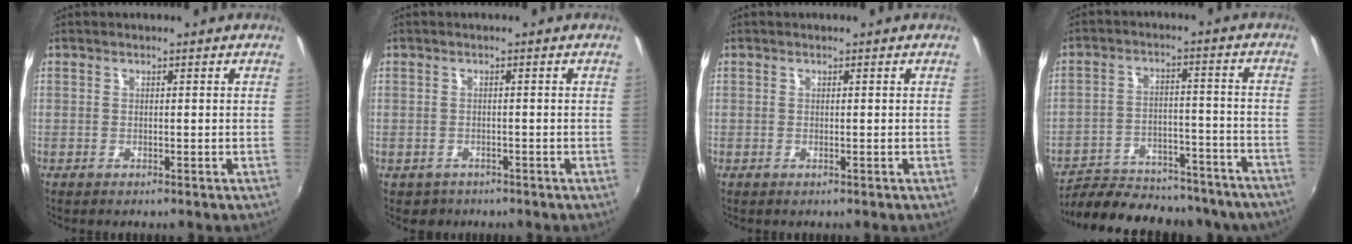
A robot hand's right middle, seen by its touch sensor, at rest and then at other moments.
{"total": 2.3, "force": [-1.3, 1.9, 0.4], "torque": [-0.014, -0.004, -0.017]}
{"total": 0.0}
{"total": 27.1, "force": [-23.4, 8.7, 10.5], "torque": [-0.198, 0.002, -0.300]}